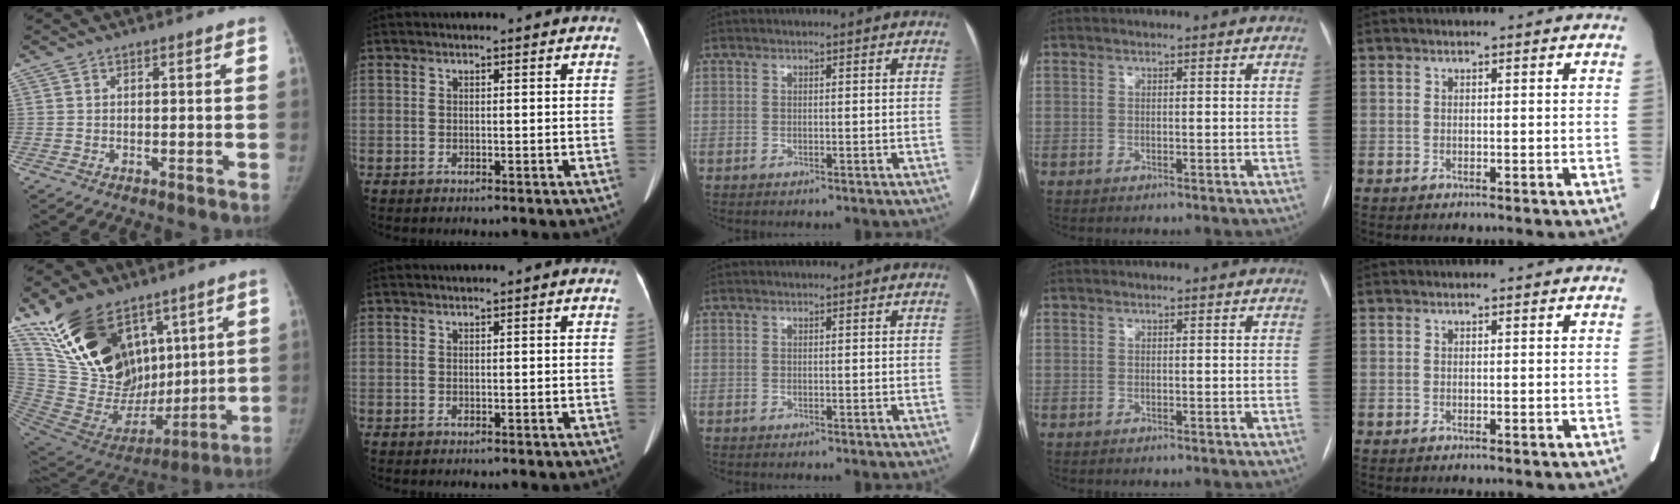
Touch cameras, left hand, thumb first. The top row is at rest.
{"thumb": {"total": 26.9, "force": [13.8, 15.7, 17.0], "torque": [-0.280, -0.035, 0.268]}, "index": {"total": 0.5, "force": [0.4, -0.1, 0.3], "torque": [-0.011, 0.008, 0.013]}}